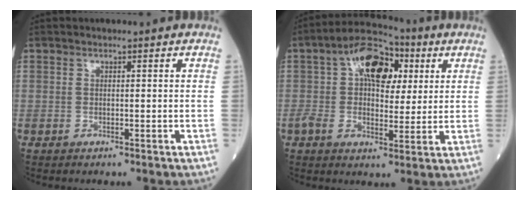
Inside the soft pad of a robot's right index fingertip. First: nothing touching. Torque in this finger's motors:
{"motor_torque": [0.41, -0.18, 0.18, 0.04]}